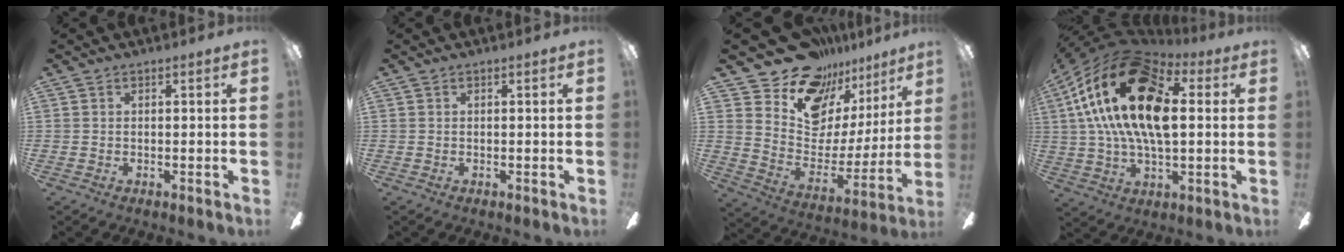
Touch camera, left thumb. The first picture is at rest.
{"total": 0.0}
{"total": 14.0, "force": [11.7, 7.3, 2.7], "torque": [-0.064, -0.116, 0.209]}
{"total": 26.1, "force": [7.2, 13.9, 21.0], "torque": [-0.414, -0.019, 0.119]}